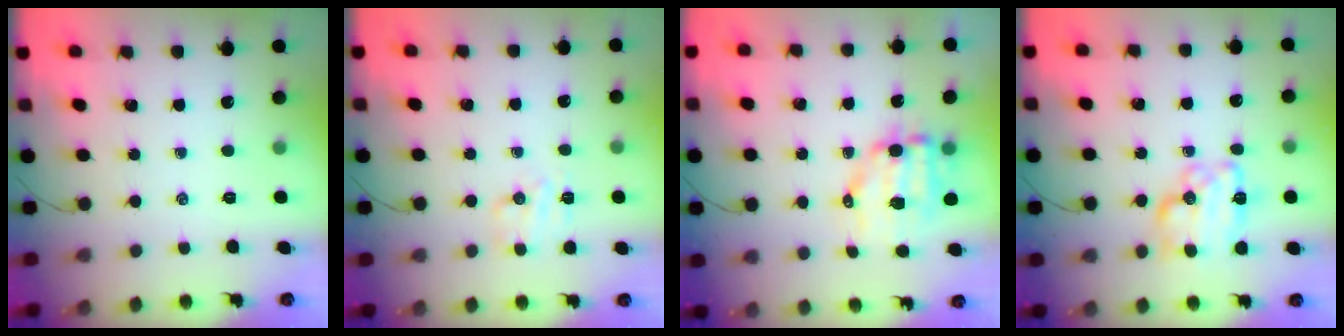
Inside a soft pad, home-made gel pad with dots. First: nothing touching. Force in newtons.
{"total": 5.3, "press": 5.2, "slide": 1.2}
{"total": 9.0, "press": 8.7, "slide": 2.0}
{"total": 13.1, "press": 13.1, "slide": 0.4}